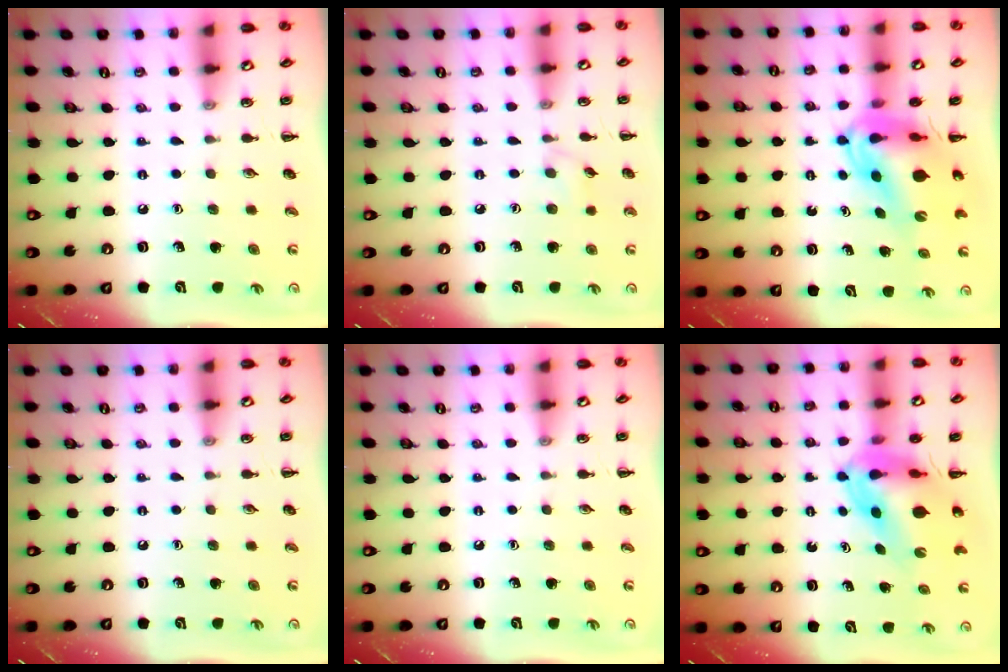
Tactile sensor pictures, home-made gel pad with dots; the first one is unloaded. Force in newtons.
{"total": 3.3, "press": 3.1, "slide": 1.2}
{"total": 10.5, "press": 10.0, "slide": 3.1}
{"total": 0.0}
{"total": 0.0}
{"total": 7.8, "press": 7.4, "slide": 2.4}